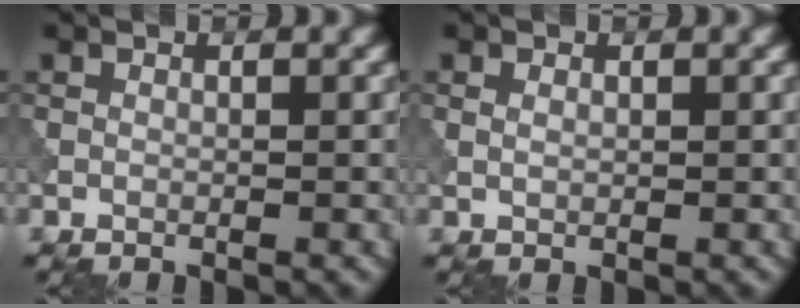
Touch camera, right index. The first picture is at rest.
{"total": 0.8, "force": [0.2, 0.5, 0.5], "torque": [-0.012, 0.001, 0.005]}